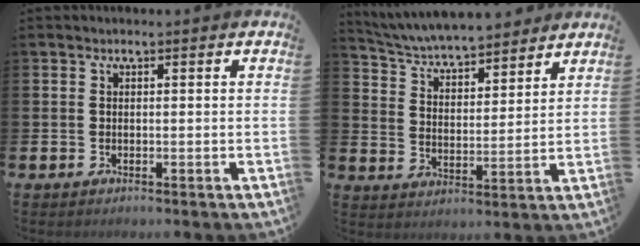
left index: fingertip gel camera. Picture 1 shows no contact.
{"total": 5.5, "force": [5.4, 0.8, 1.0], "torque": [-0.047, -0.043, 0.091]}